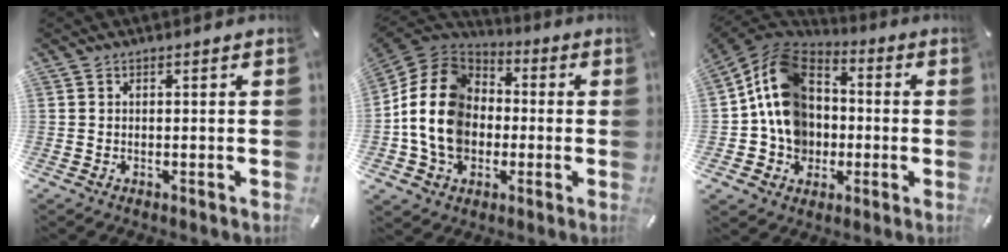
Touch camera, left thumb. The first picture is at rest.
{"total": 16.3, "force": [-2.8, 13.8, 8.3], "torque": [-0.198, 0.022, -0.055]}
{"total": 15.3, "force": [-0.8, 13.6, 7.0], "torque": [-0.166, 0.011, -0.009]}